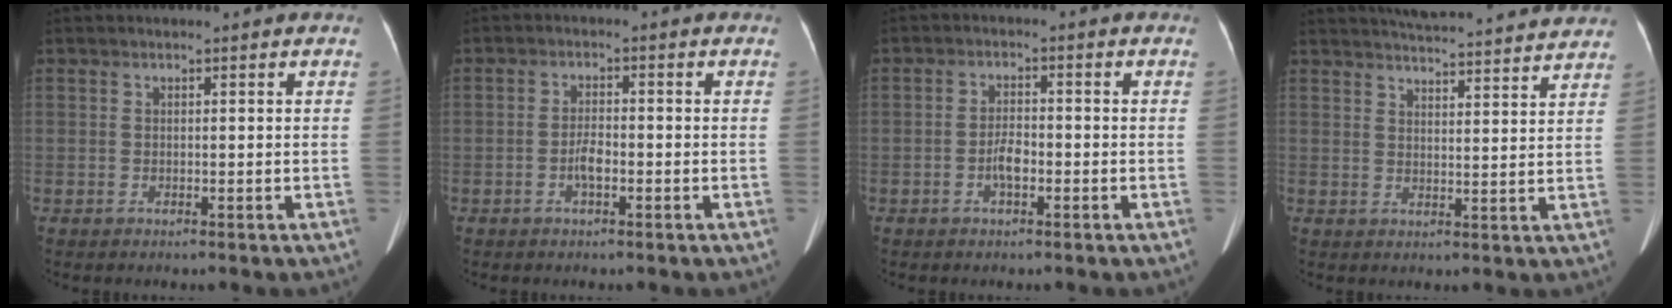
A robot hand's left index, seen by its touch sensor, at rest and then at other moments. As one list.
[{"total": 2.6, "force": [-1.1, 0.8, 2.2], "torque": [-0.042, 0.004, -0.022]}, {"total": 2.9, "force": [-1.2, 1.0, 2.4], "torque": [-0.045, 0.006, -0.024]}, {"total": 17.8, "force": [16.8, 1.4, 5.8], "torque": [-0.081, 0.007, 0.211]}]